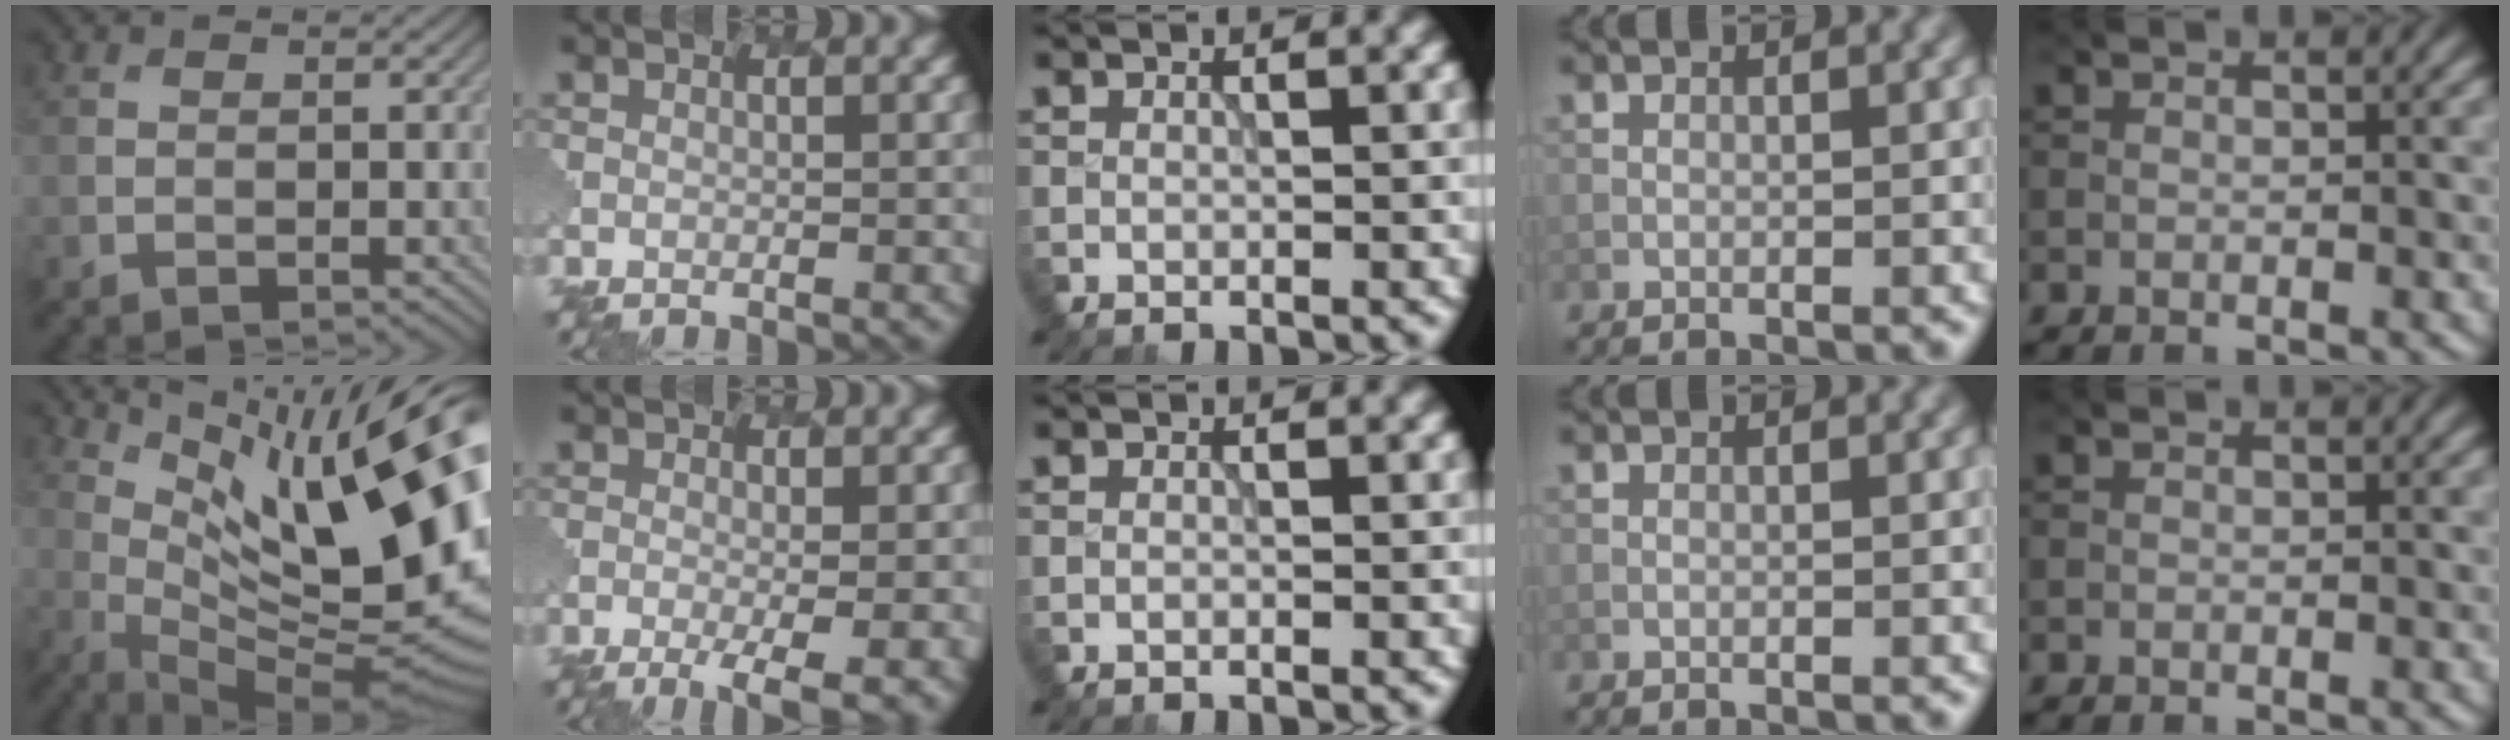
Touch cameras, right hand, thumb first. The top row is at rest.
{"thumb": {"total": 18.9, "force": [6.1, 5.4, 17.0], "torque": [-0.250, 0.018, 0.119]}, "index": {"total": 5.7, "force": [-2.0, 1.8, 5.0], "torque": [-0.078, -0.013, -0.019]}}